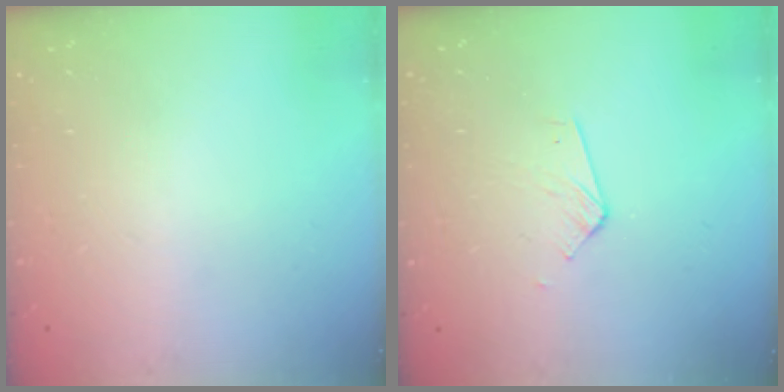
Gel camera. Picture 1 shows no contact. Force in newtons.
{"total": 3.1, "press": 3.1, "slide": 0.2}